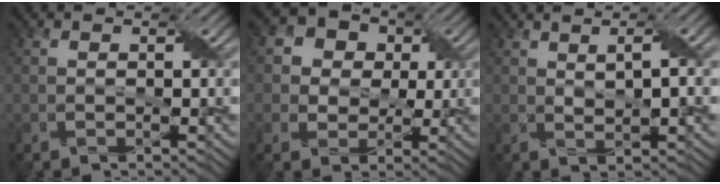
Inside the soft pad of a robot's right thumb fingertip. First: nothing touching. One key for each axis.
{"total": 7.3, "fx": 2.4, "fy": 6.2, "fz": 2.8, "tx": -0.089, "ty": 0.024, "tz": 0.027}
{"total": 3.5, "fx": 1.2, "fy": 0.8, "fz": 3.1, "tx": -0.050, "ty": -0.002, "tz": 0.024}